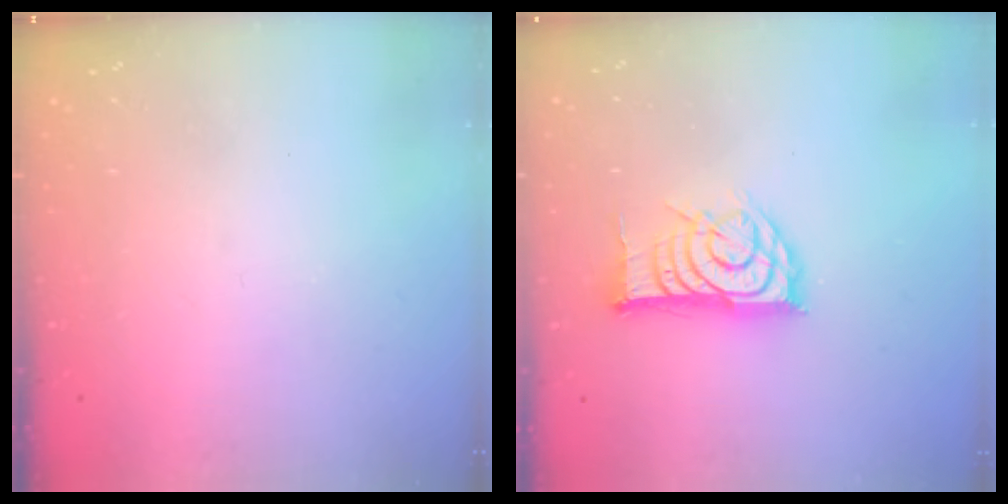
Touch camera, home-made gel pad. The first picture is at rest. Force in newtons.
{"total": 13.9, "press": 13.9, "slide": 0.6}